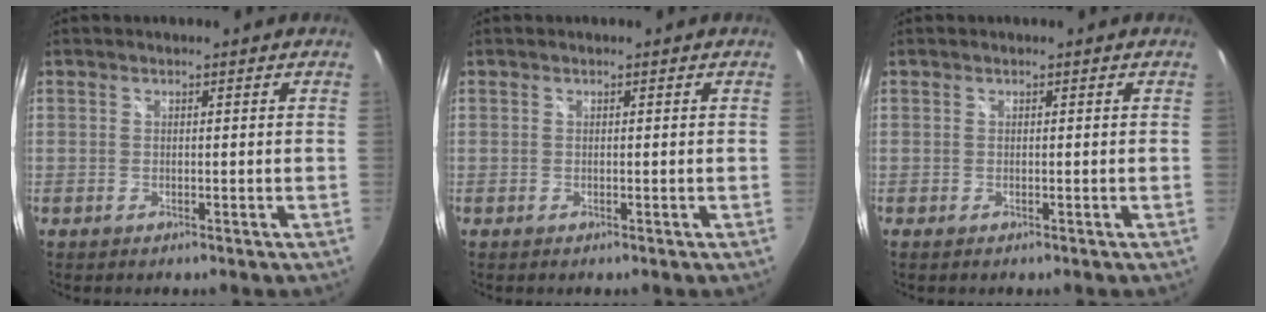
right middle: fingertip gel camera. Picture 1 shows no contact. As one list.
[{"total": 0.0}, {"total": 0.0}]